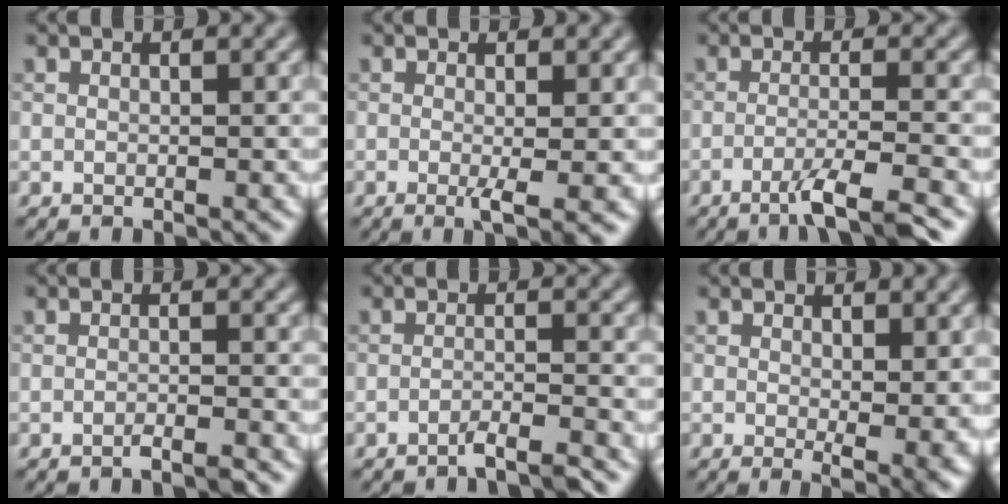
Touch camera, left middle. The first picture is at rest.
{"total": 2.6, "force": [-0.4, 0.4, 2.5], "torque": [-0.045, -0.011, -0.006]}
{"total": 4.2, "force": [-2.6, 0.5, 3.3], "torque": [-0.051, 0.003, -0.056]}
{"total": 1.5, "force": [-1.1, 0.1, 1.0], "torque": [-0.011, -0.001, -0.025]}
{"total": 2.6, "force": [-2.1, 0.2, 1.5], "torque": [-0.018, 0.001, -0.047]}
{"total": 3.5, "force": [0.5, 1.1, 3.3], "torque": [-0.042, -0.014, 0.012]}